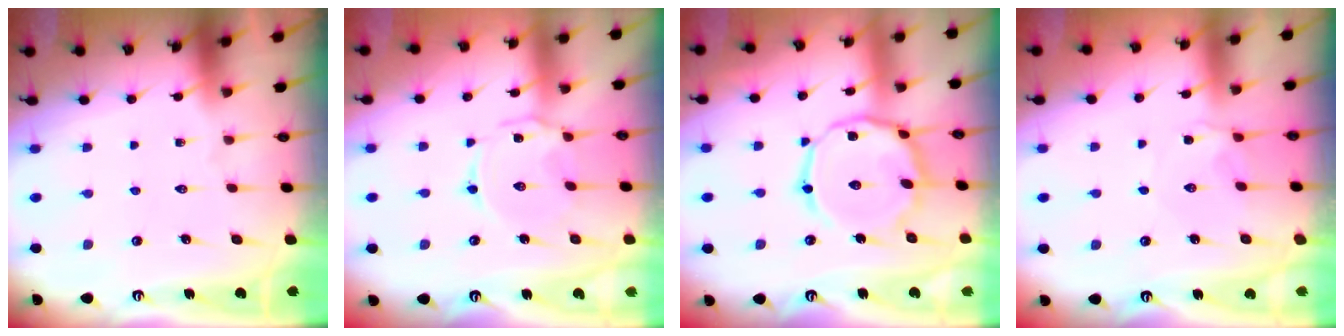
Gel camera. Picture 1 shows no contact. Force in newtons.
{"total": 2.9, "press": 2.9, "slide": 0.4}
{"total": 14.9, "press": 14.8, "slide": 0.8}
{"total": 3.3, "press": 3.3, "slide": 0.5}